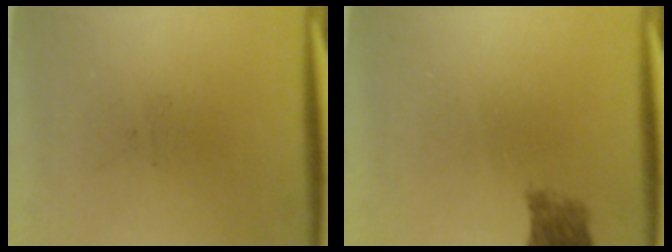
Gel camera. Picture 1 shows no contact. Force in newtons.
{"total": 2.7}